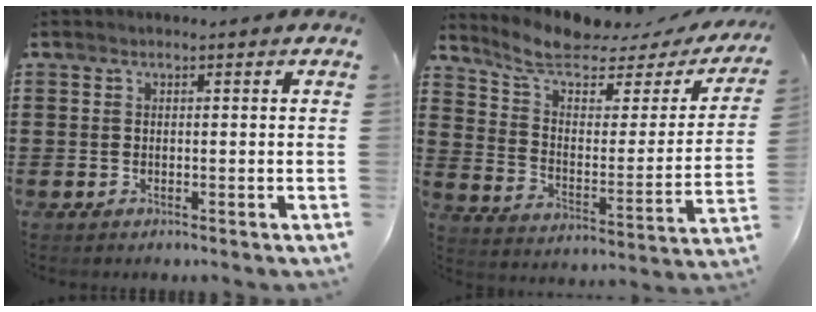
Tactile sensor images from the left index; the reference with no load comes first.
{"total": 7.1, "force": [5.9, 1.7, 3.6], "torque": [-0.099, -0.038, 0.099]}